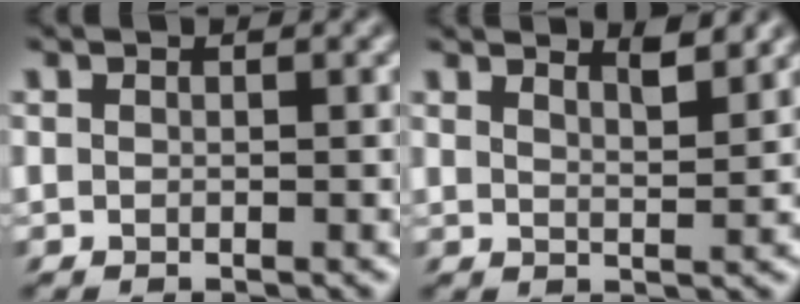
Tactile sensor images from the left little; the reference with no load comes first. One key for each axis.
{"total": 2.6, "fx": 2.4, "fy": -0.4, "fz": 1.1, "tx": -0.022, "ty": 0.003, "tz": 0.034}